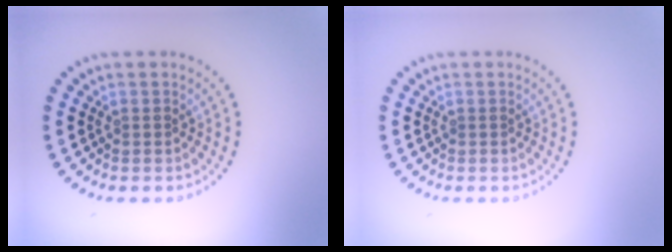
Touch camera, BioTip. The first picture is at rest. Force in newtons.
{"total": 0.0}